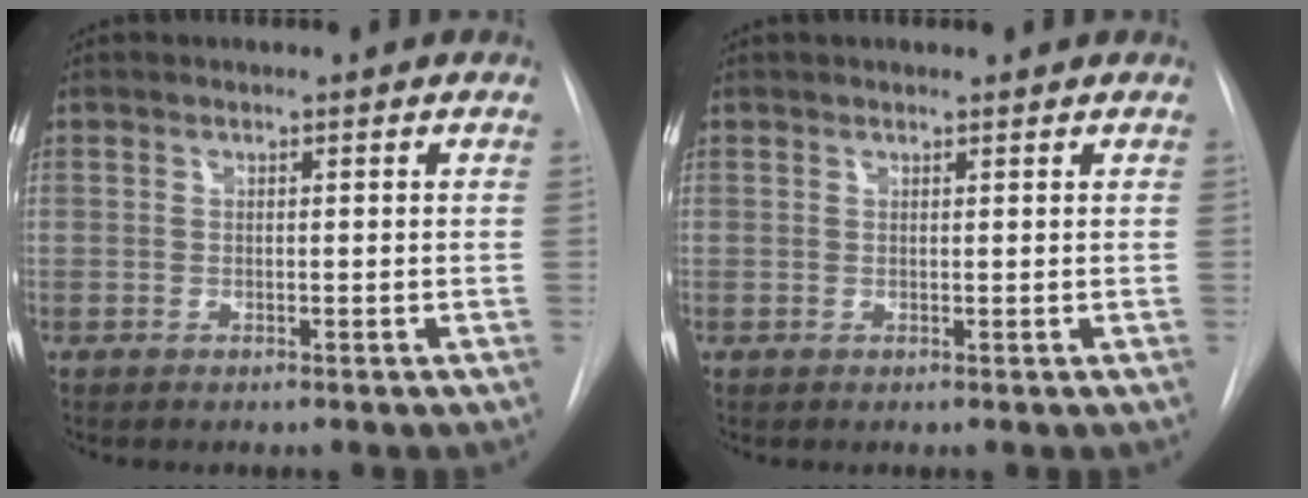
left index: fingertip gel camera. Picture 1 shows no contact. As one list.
[{"total": 2.3, "force": [2.1, 0.4, 0.7], "torque": [-0.010, 0.024, 0.028]}]